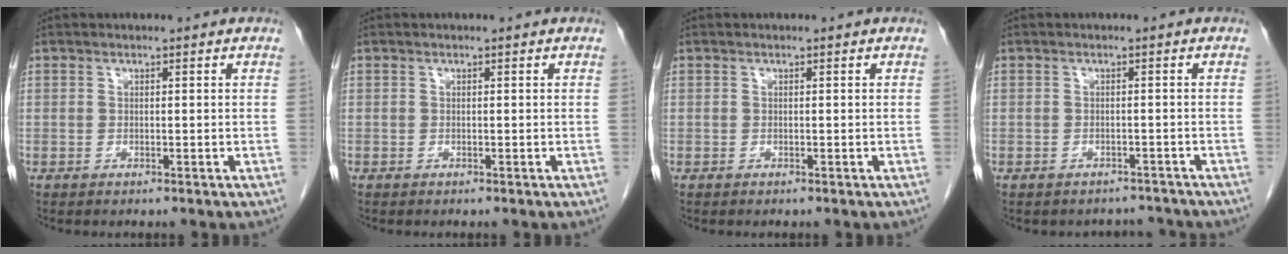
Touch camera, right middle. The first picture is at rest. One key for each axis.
{"total": 0.0}
{"total": 0.0}
{"total": 3.2, "fx": -2.9, "fy": 1.2, "fz": -0.5, "tx": 0.009, "ty": 0.006, "tz": -0.038}